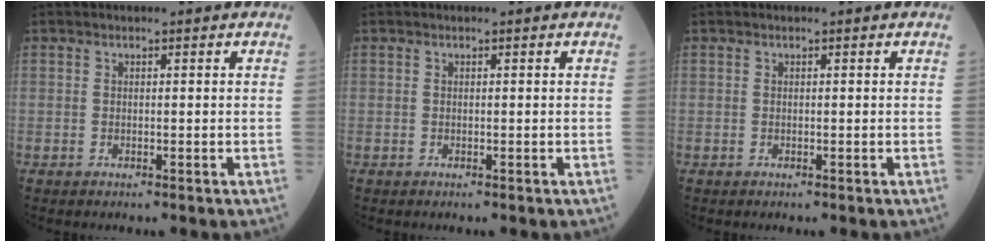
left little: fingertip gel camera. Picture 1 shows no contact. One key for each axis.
{"total": 0.0}
{"total": 0.0}